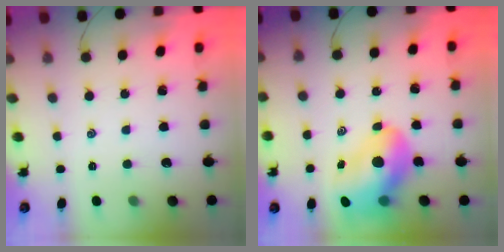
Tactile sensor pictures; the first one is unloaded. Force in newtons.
{"total": 14.5, "press": 13.8, "slide": 4.2}